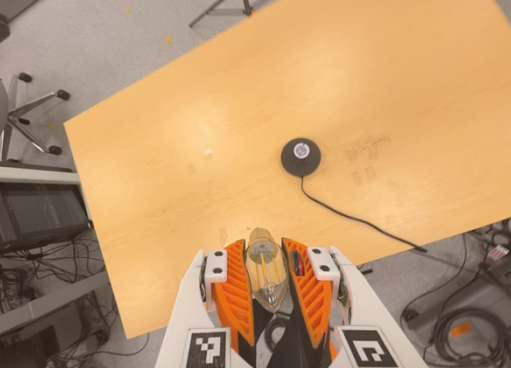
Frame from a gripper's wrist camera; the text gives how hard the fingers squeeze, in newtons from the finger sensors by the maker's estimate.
{"total": 21.4, "left": 23.2, "right": 19.6}